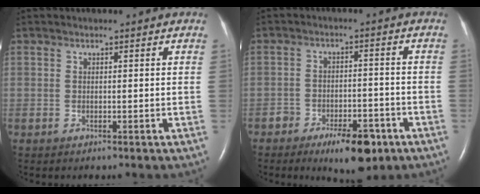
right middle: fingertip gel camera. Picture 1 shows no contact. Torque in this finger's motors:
{"motor_torque": [0.21, -0.17, 0.12, 0.06]}